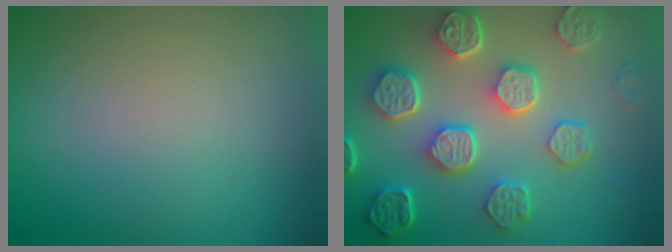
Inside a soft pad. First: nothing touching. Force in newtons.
{"total": 8.0, "press": 6.1, "slide": 5.2}